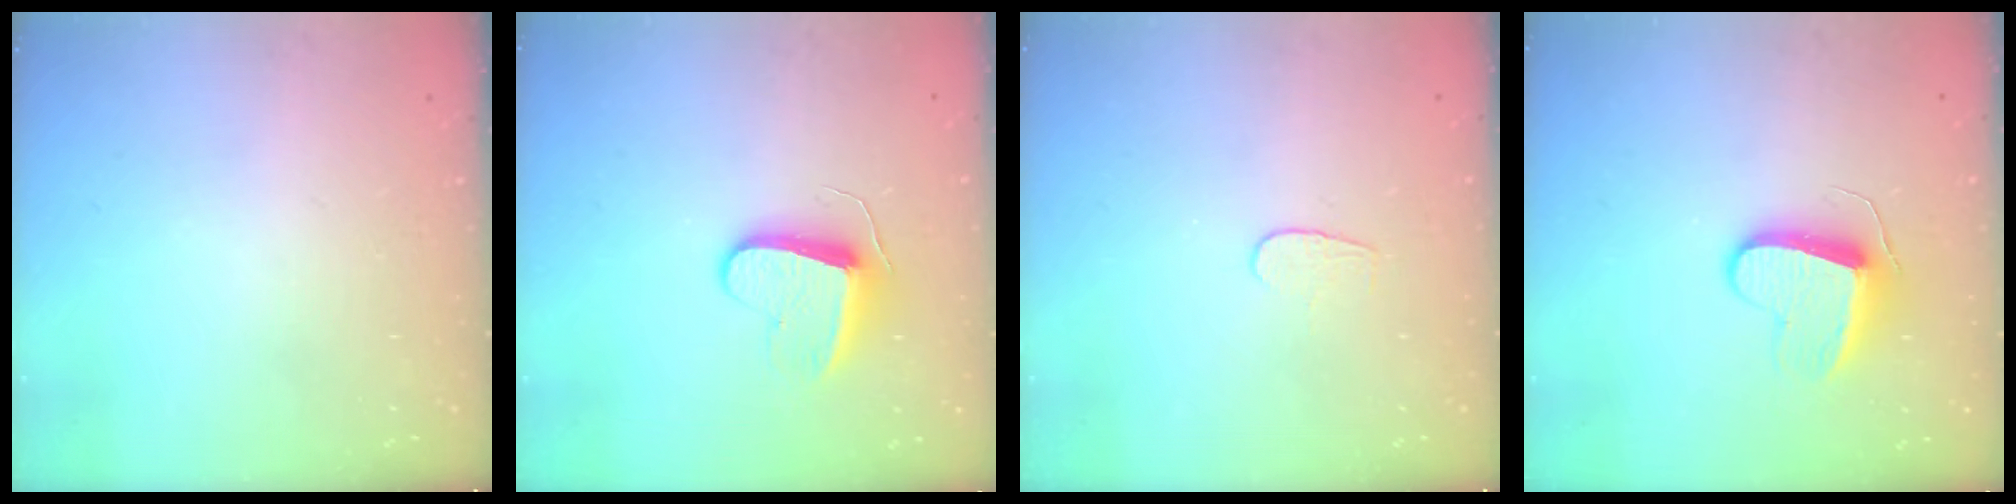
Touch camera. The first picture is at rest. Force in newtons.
{"total": 9.1, "press": 9.1, "slide": 0.7}
{"total": 4.3, "press": 4.3, "slide": 0.3}
{"total": 9.4, "press": 9.4, "slide": 0.4}